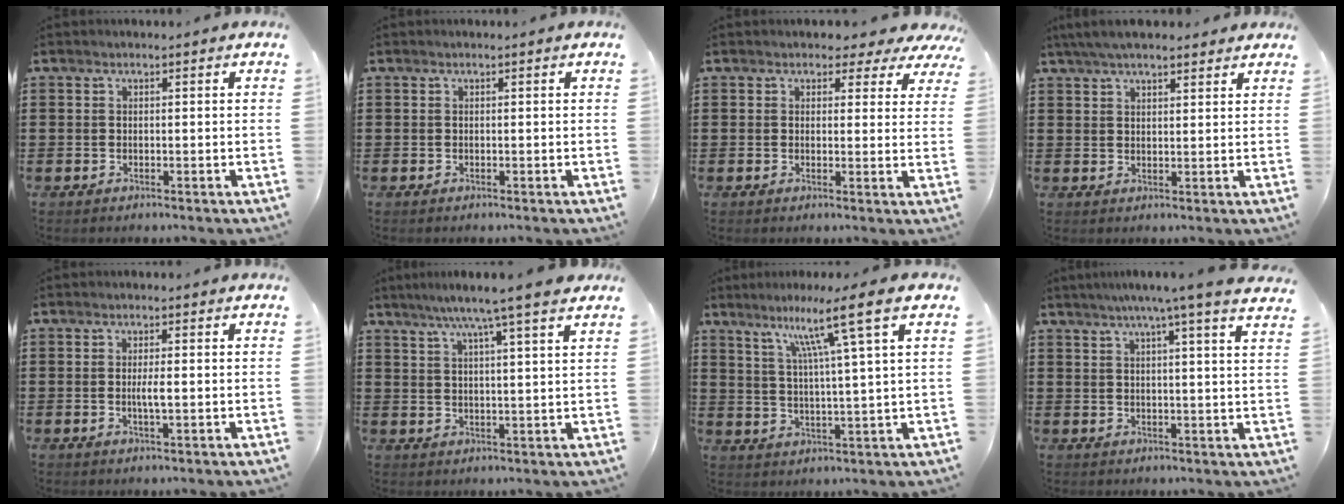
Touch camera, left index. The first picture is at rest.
{"total": 0.0}
{"total": 2.3, "force": [1.6, 1.4, 0.8], "torque": [-0.010, -0.004, 0.023]}
{"total": 4.6, "force": [4.0, 1.0, 2.2], "torque": [-0.052, 0.001, 0.074]}
{"total": 2.3, "force": [-0.2, 0.3, 2.3], "torque": [-0.044, -0.003, -0.004]}
{"total": 6.5, "force": [5.0, -0.7, 4.1], "torque": [-0.094, -0.010, 0.085]}
{"total": 10.1, "force": [5.8, -0.9, 8.2], "torque": [-0.149, -0.019, 0.086]}
{"total": 5.5, "force": [4.1, -0.9, 3.6], "torque": [-0.075, -0.016, 0.066]}